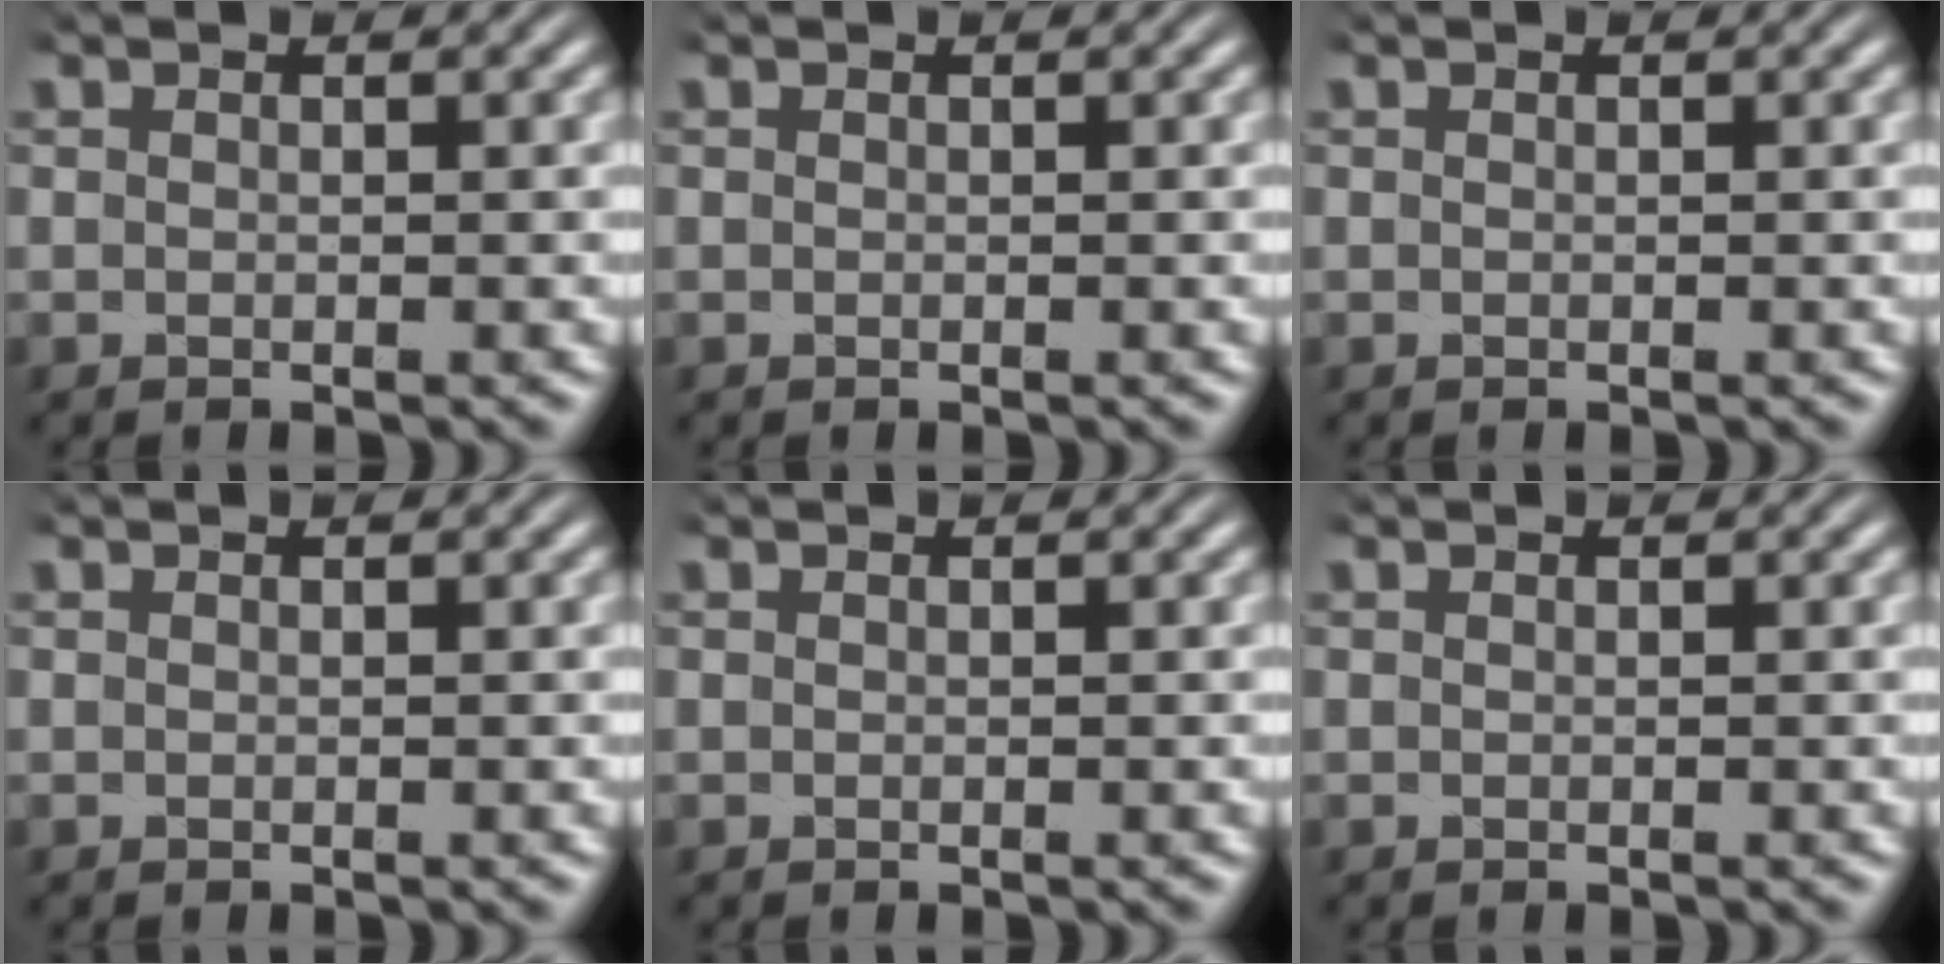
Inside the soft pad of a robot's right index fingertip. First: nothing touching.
{"total": 0.0}
{"total": 0.0}
{"total": 0.0}
{"total": 0.0}
{"total": 0.0}